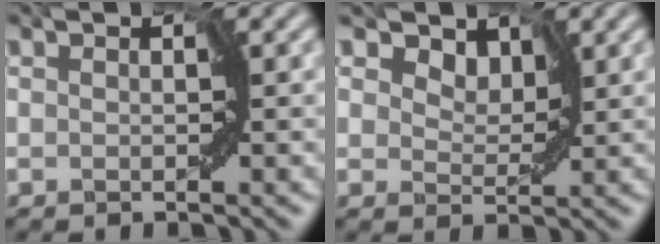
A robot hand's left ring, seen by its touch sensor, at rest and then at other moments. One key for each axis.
{"total": 4.4, "fx": 2.8, "fy": 2.6, "fz": 2.1, "tx": -0.033, "ty": 0.010, "tz": 0.019}